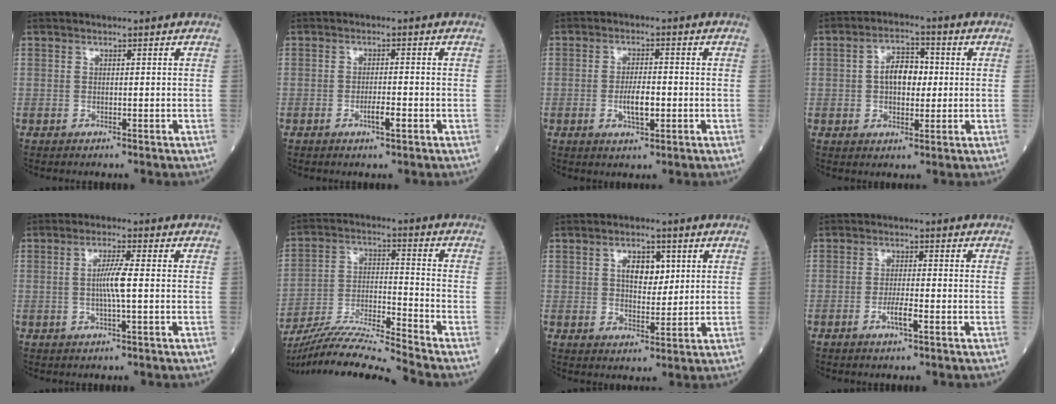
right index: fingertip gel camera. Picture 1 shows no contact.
{"total": 2.3, "force": [-1.0, 0.3, 2.1], "torque": [-0.034, -0.001, -0.018]}
{"total": 4.4, "force": [-1.1, 1.3, 4.1], "torque": [-0.077, 0.000, -0.017]}
{"total": 6.2, "force": [0.4, 3.5, 5.1], "torque": [-0.090, 0.016, 0.004]}
{"total": 4.2, "force": [-0.1, -0.2, 4.2], "torque": [-0.082, -0.001, -0.004]}
{"total": 13.7, "force": [-12.7, -2.3, 4.5], "torque": [-0.079, -0.003, -0.234]}
{"total": 5.0, "force": [1.7, 2.7, 3.9], "torque": [-0.062, 0.005, 0.028]}
{"total": 2.9, "force": [-1.3, 0.2, 2.6], "torque": [-0.049, -0.002, -0.025]}